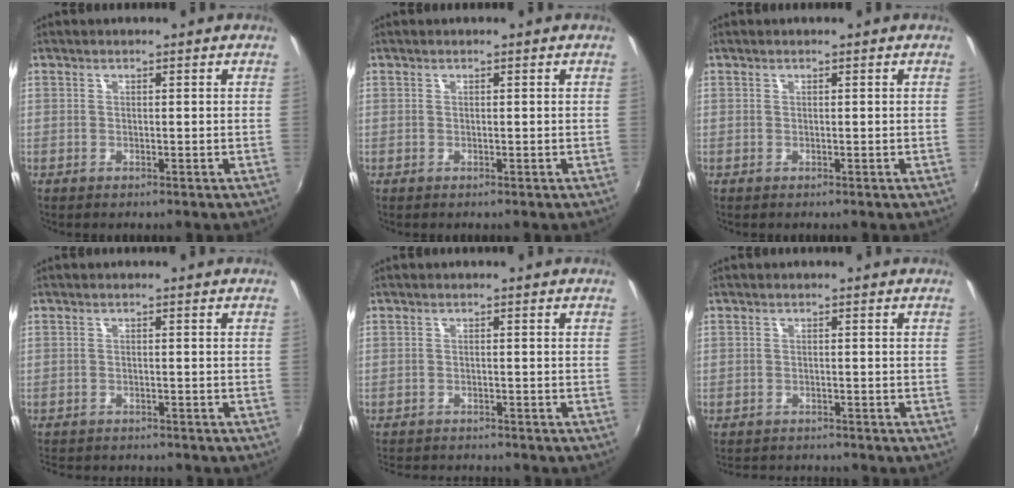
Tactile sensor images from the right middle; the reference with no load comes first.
{"total": 0.0}
{"total": 0.0}
{"total": 7.7, "force": [-7.1, 1.8, 2.4], "torque": [-0.062, -0.016, -0.106]}
{"total": 7.8, "force": [-7.4, 1.4, 2.3], "torque": [-0.061, -0.015, -0.112]}
{"total": 4.4, "force": [-4.1, 1.5, 0.7], "torque": [-0.026, 0.002, -0.066]}